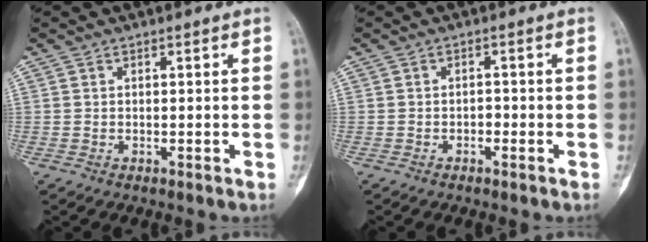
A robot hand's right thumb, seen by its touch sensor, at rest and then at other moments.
{"total": 1.8, "force": [-0.9, 1.2, 1.0], "torque": [-0.002, 0.011, -0.019]}